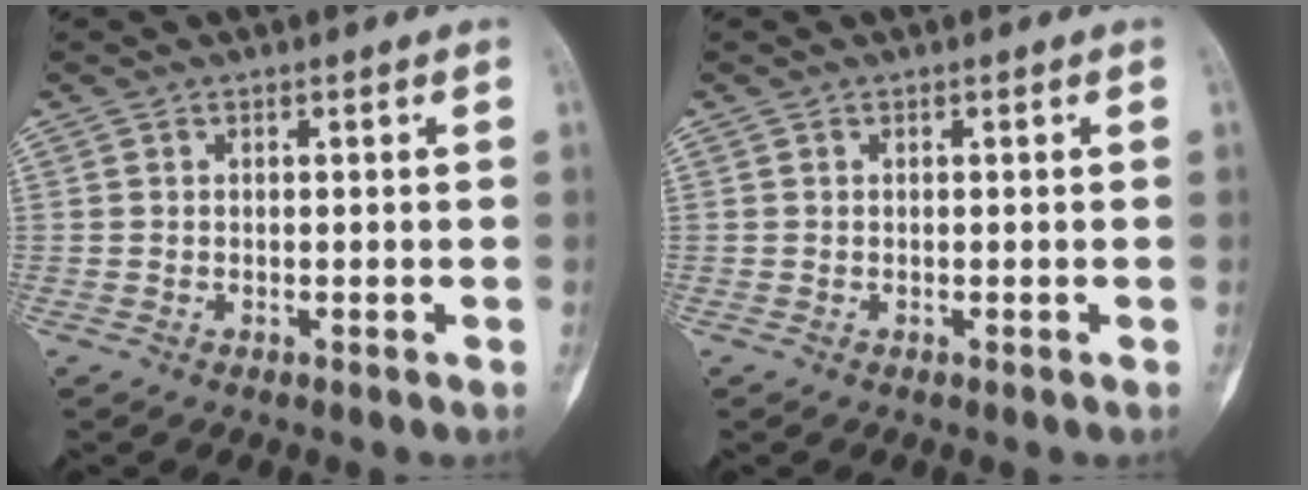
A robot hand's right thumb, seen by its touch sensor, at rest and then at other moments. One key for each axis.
{"total": 0.0}